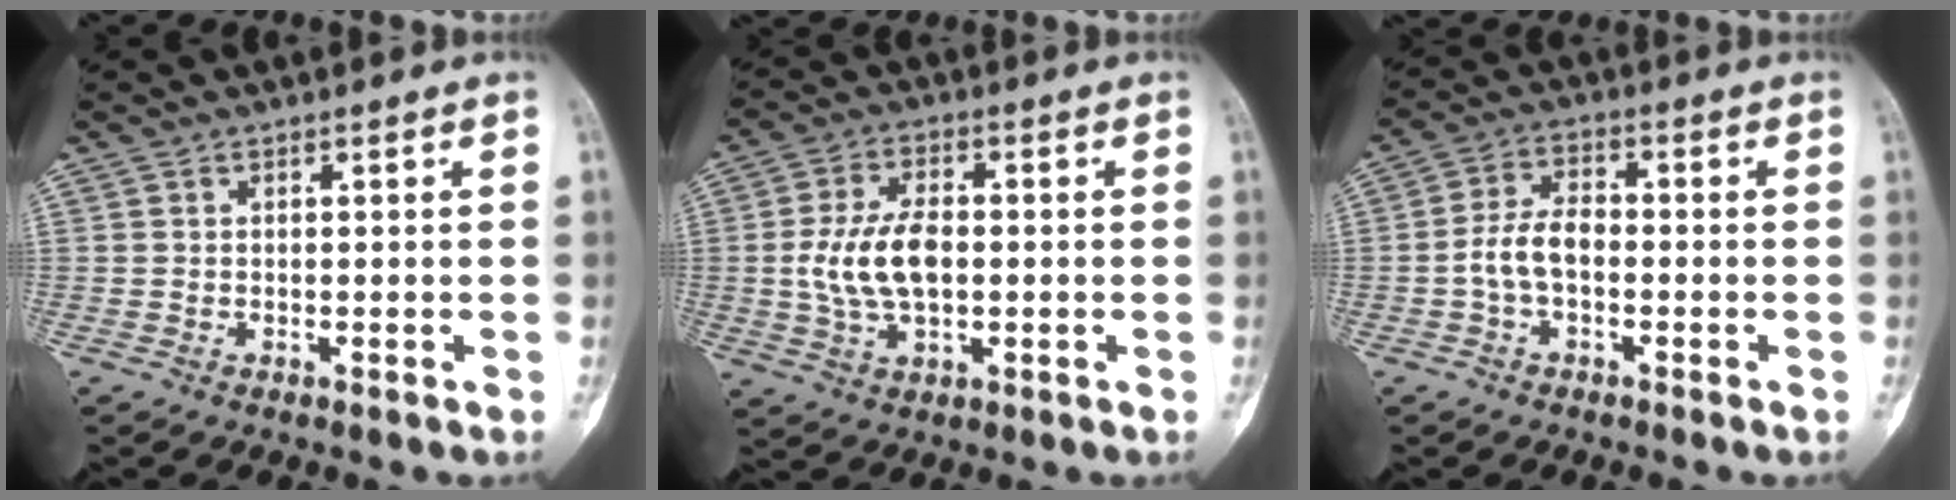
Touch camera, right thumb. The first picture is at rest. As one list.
[{"total": 10.2, "force": [-0.3, 5.6, 8.5], "torque": [-0.166, 0.007, -0.003]}, {"total": 5.9, "force": [-1.4, 3.4, 4.7], "torque": [-0.086, 0.025, -0.033]}]